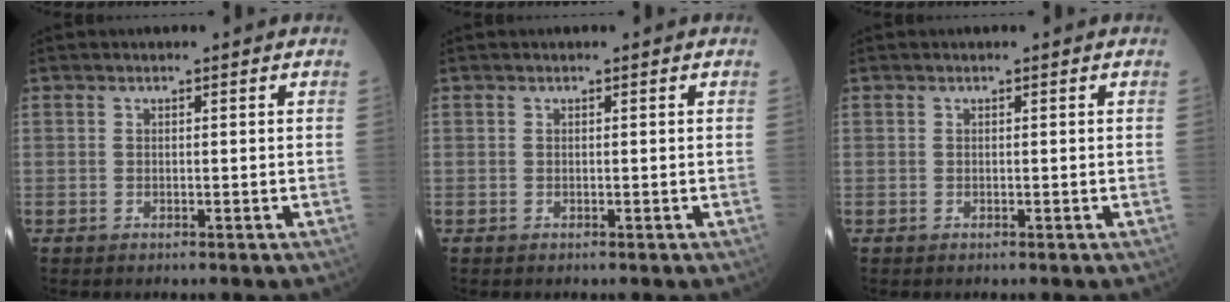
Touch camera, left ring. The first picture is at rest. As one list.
[{"total": 0.0}, {"total": 0.0}]